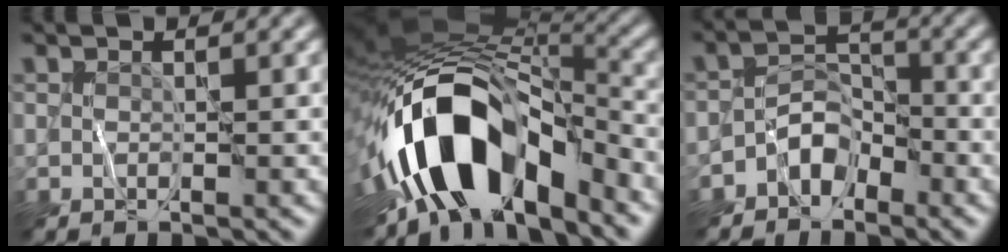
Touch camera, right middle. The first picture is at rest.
{"total": 13.8, "force": [-5.8, 7.1, 10.4], "torque": [-0.175, 0.003, -0.105]}
{"total": 3.2, "force": [-2.1, 2.0, 1.2], "torque": [-0.009, 0.008, -0.045]}